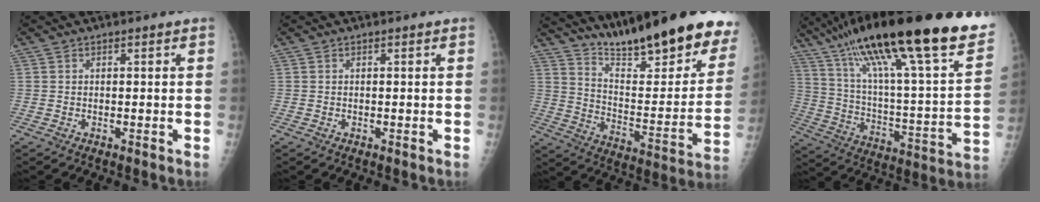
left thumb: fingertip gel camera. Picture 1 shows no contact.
{"total": 0.0}
{"total": 27.3, "force": [20.2, 6.1, 17.3], "torque": [-0.221, -0.101, 0.297]}
{"total": 36.9, "force": [24.3, 6.1, 27.0], "torque": [-0.398, -0.039, 0.387]}